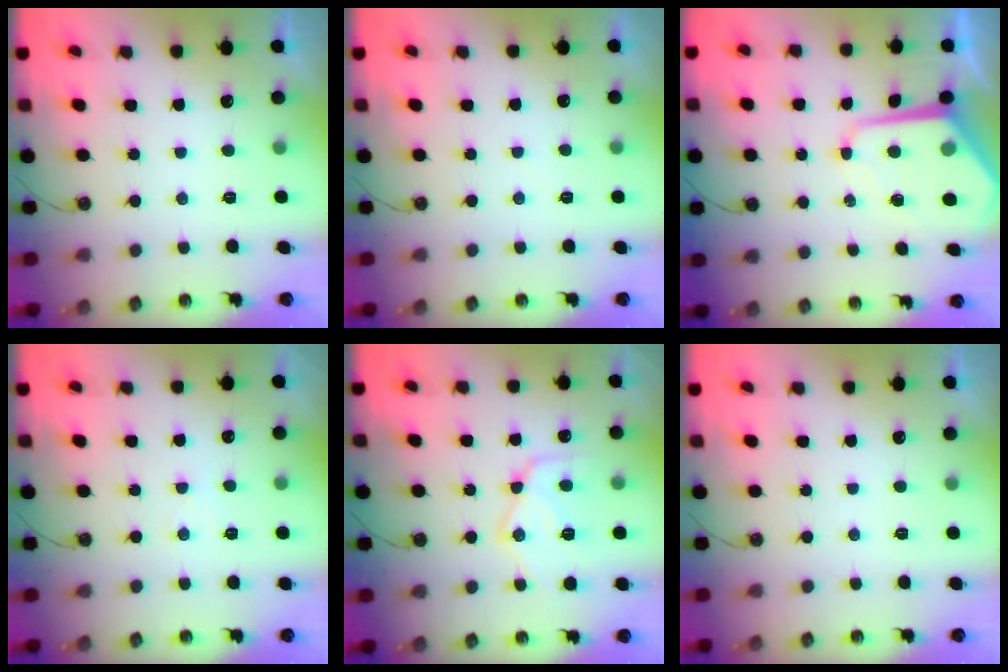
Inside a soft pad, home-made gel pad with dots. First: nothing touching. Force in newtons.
{"total": 1.2, "press": 1.2, "slide": 0.3}
{"total": 9.8, "press": 9.8, "slide": 0.8}
{"total": 4.0, "press": 3.9, "slide": 0.6}
{"total": 13.5, "press": 13.4, "slide": 1.2}
{"total": 0.0}